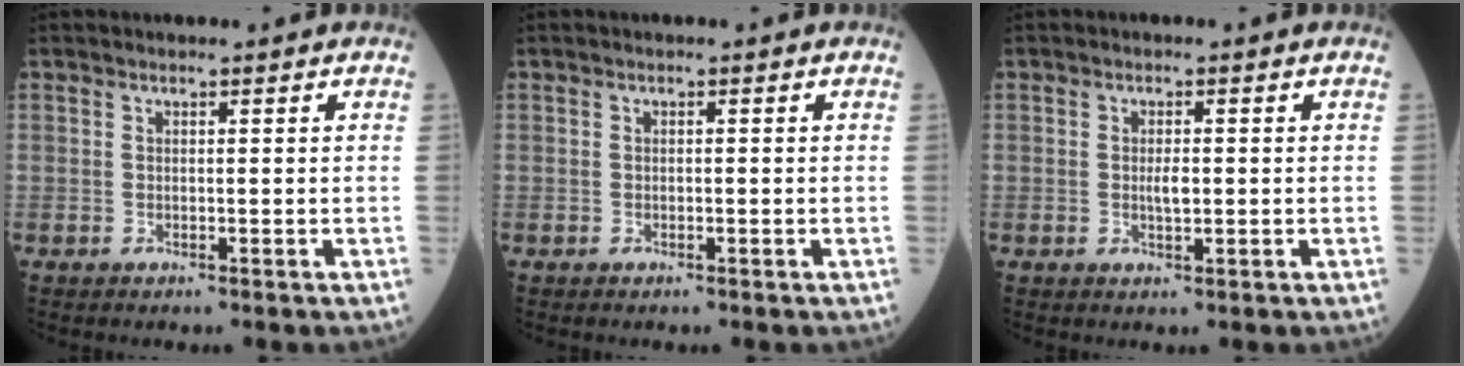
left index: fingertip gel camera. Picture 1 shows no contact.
{"total": 0.0}
{"total": 1.8, "force": [-0.3, 0.5, 1.7], "torque": [-0.031, -0.003, -0.005]}